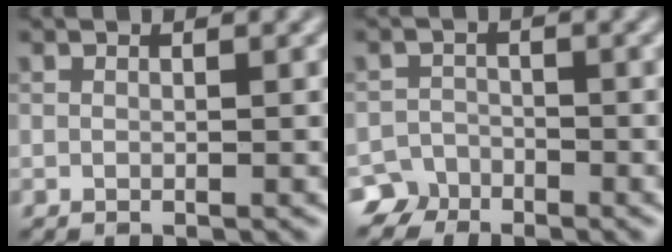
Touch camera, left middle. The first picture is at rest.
{"total": 3.9, "force": [-3.3, 2.2, 0.2], "torque": [0.011, 0.001, -0.052]}